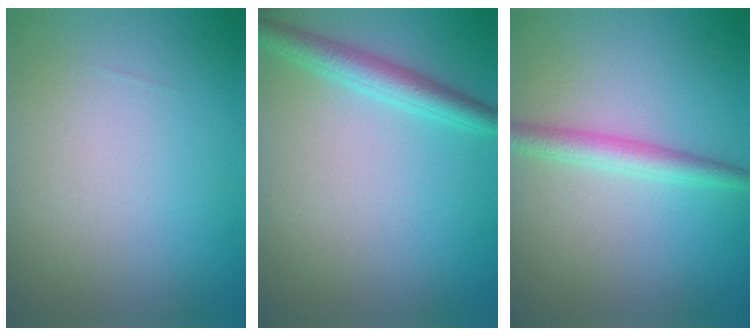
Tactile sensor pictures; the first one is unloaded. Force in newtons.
{"total": 3.1, "press": 3.1, "slide": 0.2}
{"total": 2.7, "press": 2.7, "slide": 0.0}